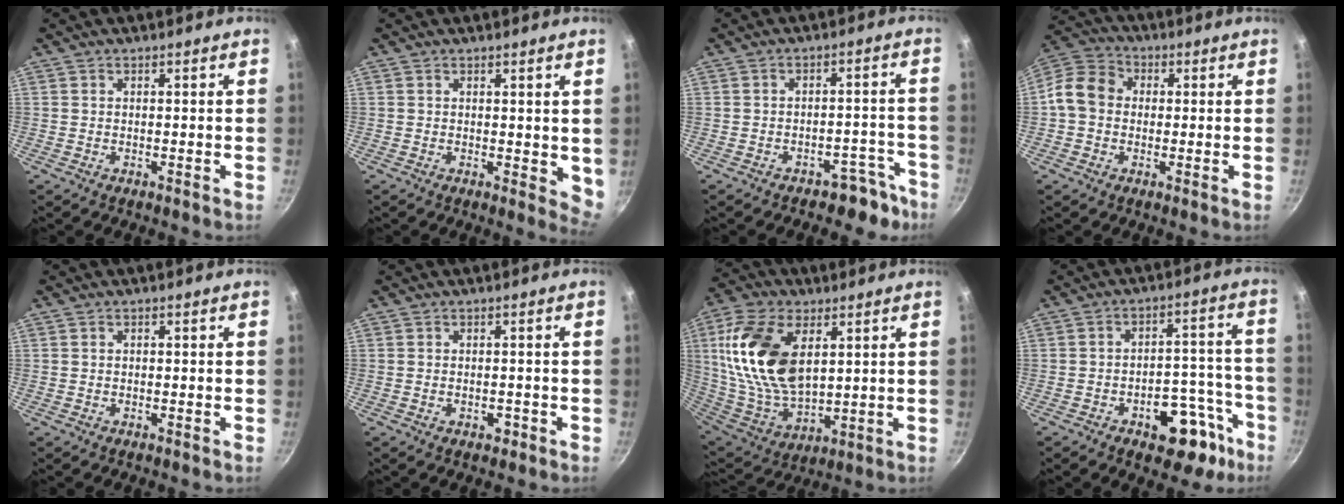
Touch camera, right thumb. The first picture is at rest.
{"total": 4.1, "force": [1.2, 2.2, 3.3], "torque": [-0.028, -0.006, 0.019]}
{"total": 6.3, "force": [-4.7, 3.7, 2.1], "torque": [0.029, 0.072, -0.042]}
{"total": 9.1, "force": [0.0, 7.6, 4.9], "torque": [-0.068, 0.025, -0.025]}
{"total": 0.5, "force": [0.0, 0.4, 0.3], "torque": [-0.003, 0.005, 0.002]}
{"total": 1.7, "force": [-0.8, 1.1, 1.0], "torque": [-0.012, 0.006, -0.009]}
{"total": 21.1, "force": [5.9, 12.2, 16.3], "torque": [-0.305, -0.022, 0.120]}
{"total": 14.9, "force": [-8.0, 8.2, 9.5], "torque": [-0.058, 0.063, -0.099]}